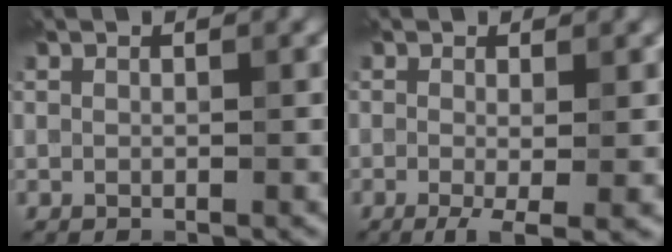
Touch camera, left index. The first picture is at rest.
{"total": 3.7, "force": [-1.0, 0.8, 3.5], "torque": [-0.058, -0.011, -0.018]}